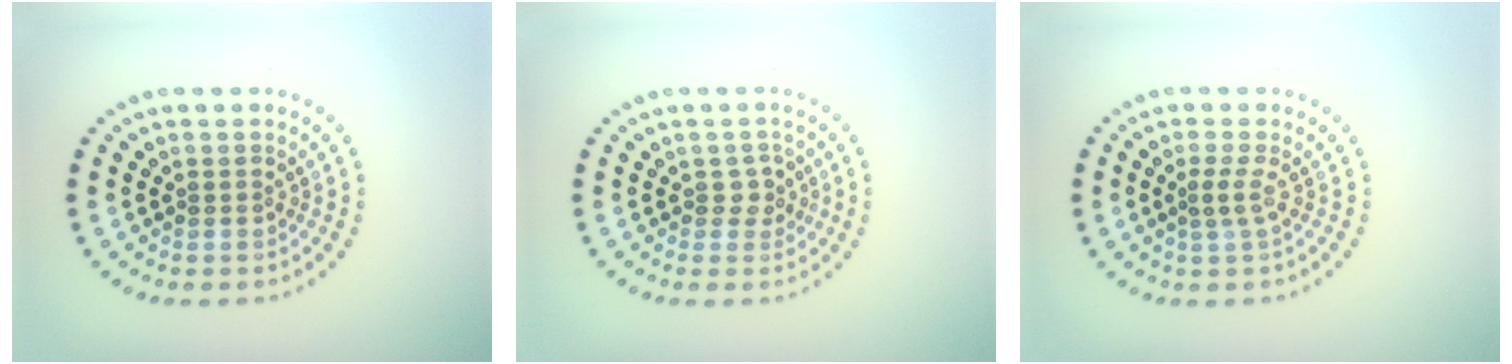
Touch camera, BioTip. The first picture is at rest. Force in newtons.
{"total": 1.5, "press": 1.3, "slide": 0.6}
{"total": 1.4, "press": 0.8, "slide": 1.1}